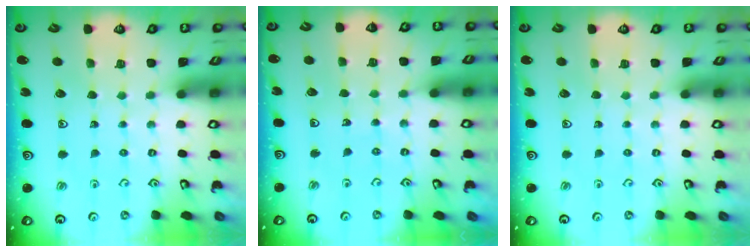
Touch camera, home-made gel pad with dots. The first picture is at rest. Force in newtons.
{"total": 3.7, "press": 2.8, "slide": 2.3}
{"total": 0.0}